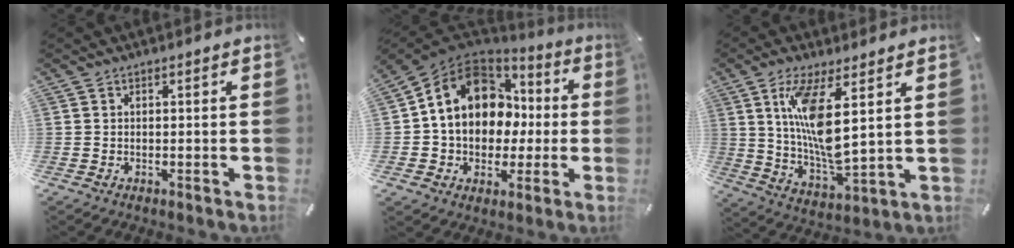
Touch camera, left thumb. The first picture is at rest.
{"total": 13.7, "force": [2.0, 11.5, 7.2], "torque": [-0.147, -0.001, 0.044]}
{"total": 13.5, "force": [5.0, 3.9, 11.9], "torque": [-0.235, -0.031, 0.083]}